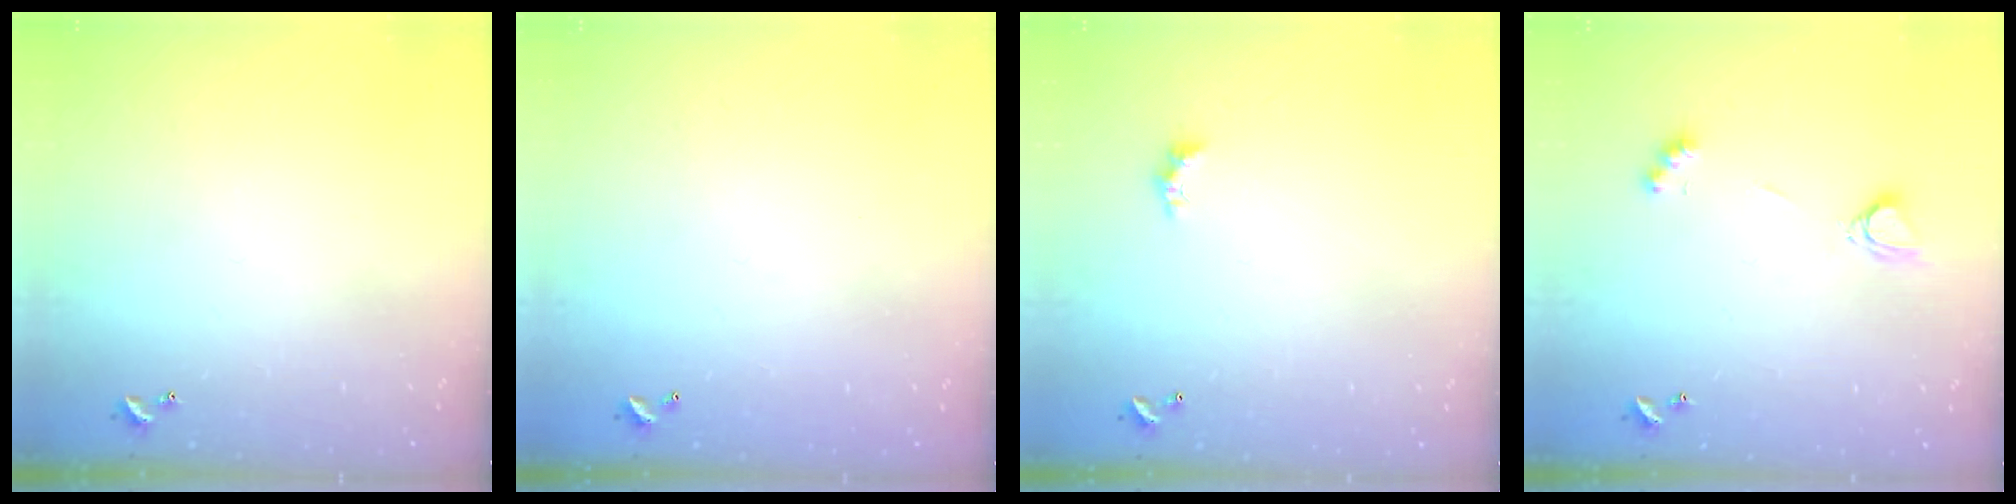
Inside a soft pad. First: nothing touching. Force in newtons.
{"total": 2.7, "press": 2.7, "slide": 0.1}
{"total": 1.3, "press": 1.2, "slide": 0.5}
{"total": 2.8, "press": 2.8, "slide": 0.5}